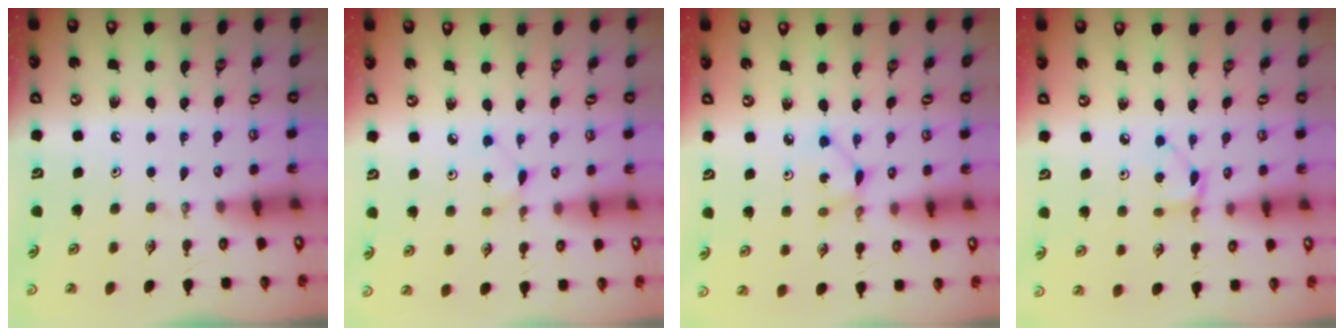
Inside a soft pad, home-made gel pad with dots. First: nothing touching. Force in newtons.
{"total": 2.8, "press": 2.8, "slide": 0.4}
{"total": 2.1, "press": 2.1, "slide": 0.1}
{"total": 3.7, "press": 3.7, "slide": 0.4}